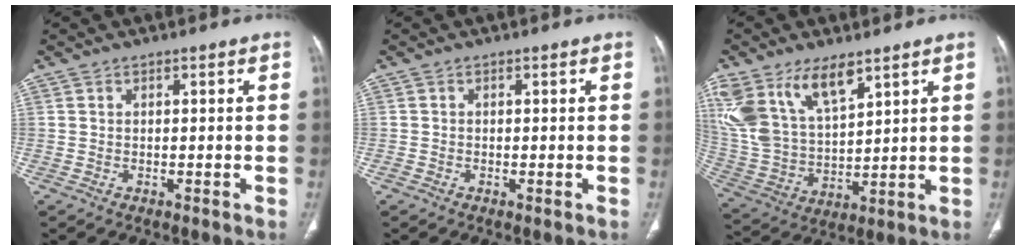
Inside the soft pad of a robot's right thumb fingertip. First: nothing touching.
{"total": 0.7, "force": [-0.4, 0.4, 0.5], "torque": [-0.008, -0.002, -0.007]}
{"total": 16.9, "force": [9.8, 8.3, 11.0], "torque": [-0.213, -0.030, 0.208]}